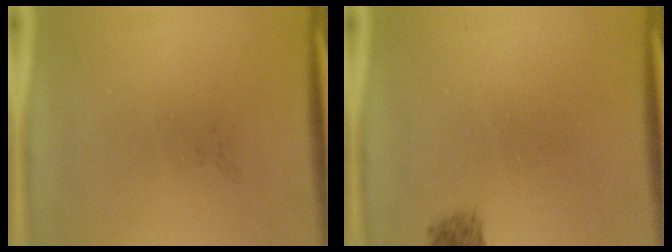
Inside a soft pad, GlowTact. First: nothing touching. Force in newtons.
{"total": 1.4}